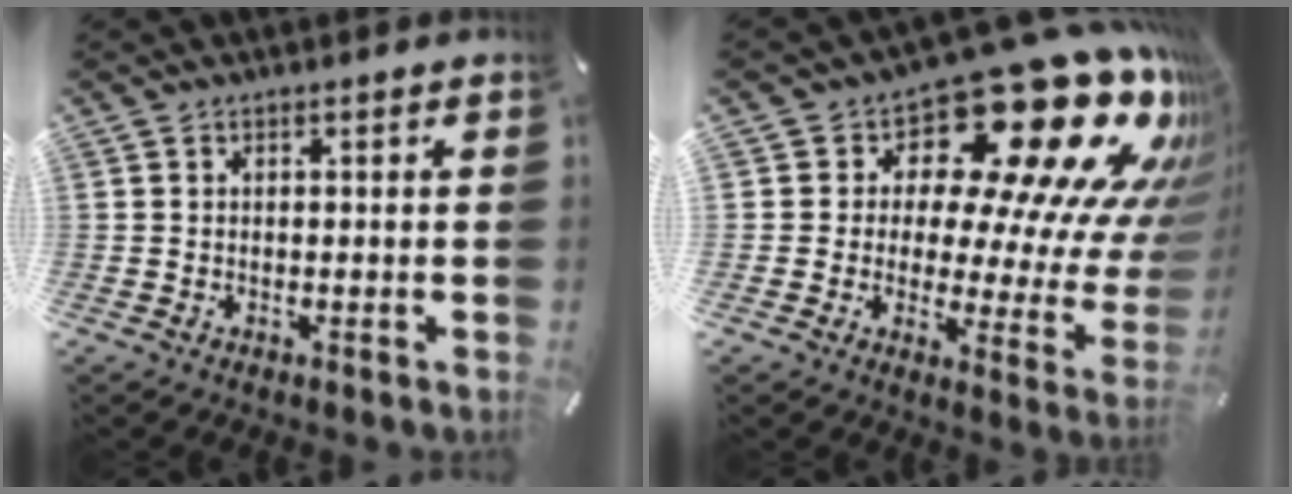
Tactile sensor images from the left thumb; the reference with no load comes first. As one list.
[{"total": 24.5, "force": [14.8, 10.8, 16.3], "torque": [-0.209, -0.130, 0.251]}]